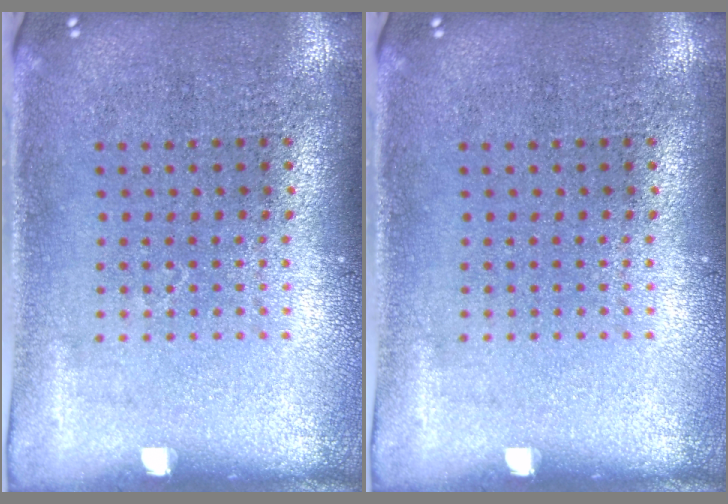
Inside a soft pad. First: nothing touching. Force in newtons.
{"total": 0.0}